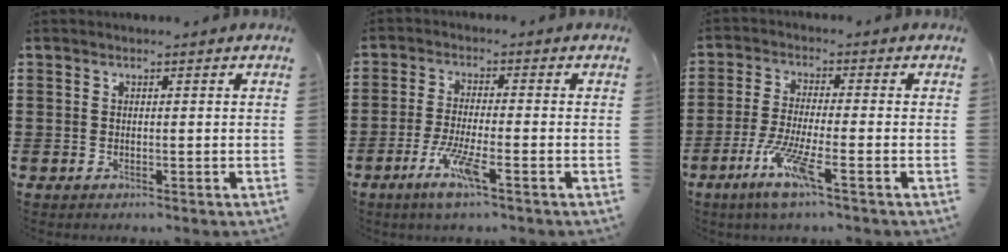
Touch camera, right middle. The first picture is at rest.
{"total": 6.2, "force": [-3.3, 0.9, 5.2], "torque": [-0.110, -0.009, -0.062]}
{"total": 7.2, "force": [-3.9, 0.8, 6.0], "torque": [-0.129, -0.011, -0.074]}